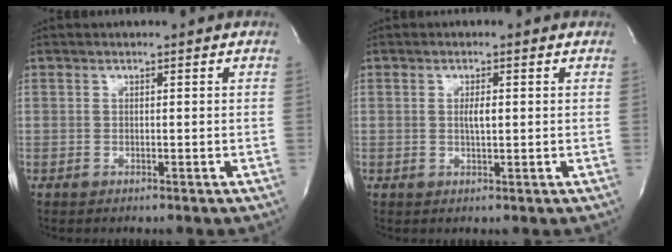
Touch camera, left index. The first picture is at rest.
{"total": 1.9, "force": [0.3, 0.4, 1.8], "torque": [-0.035, 0.000, 0.005]}